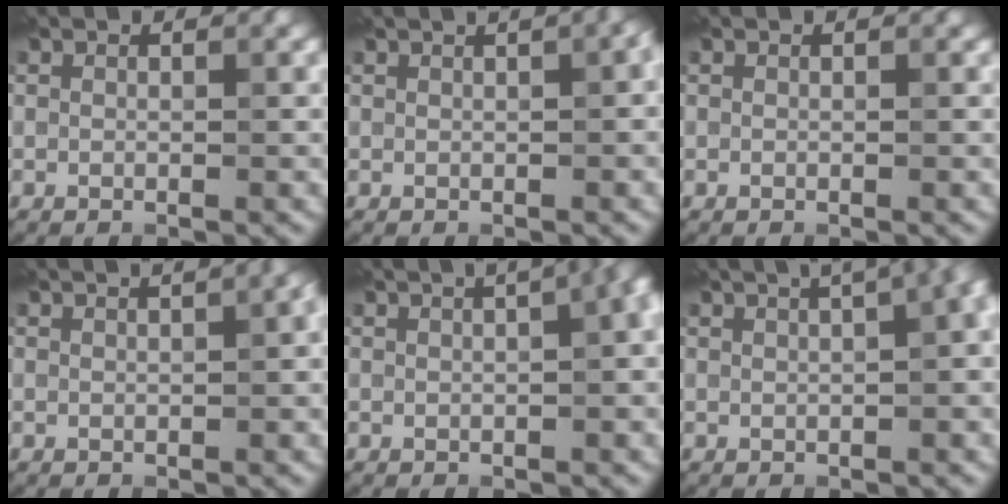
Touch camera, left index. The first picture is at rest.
{"total": 2.9, "force": [1.4, 0.8, 2.5], "torque": [-0.031, 0.012, 0.022]}
{"total": 0.0}
{"total": 3.3, "force": [1.5, 0.9, 2.7], "torque": [-0.034, 0.014, 0.025]}
{"total": 14.5, "force": [4.5, 7.5, 11.5], "torque": [-0.083, 0.069, 0.032]}
{"total": 17.5, "force": [6.8, 8.8, 13.4], "torque": [-0.103, 0.077, 0.067]}